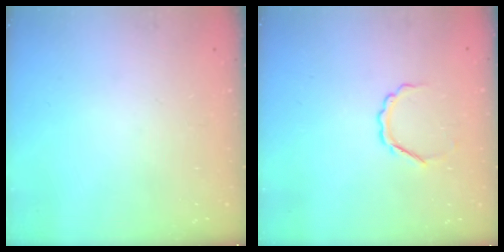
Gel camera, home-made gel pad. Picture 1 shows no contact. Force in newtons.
{"total": 3.3, "press": 3.3, "slide": 0.6}